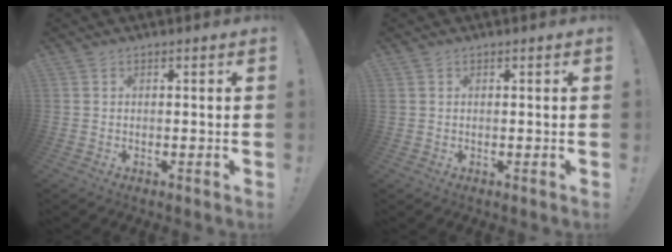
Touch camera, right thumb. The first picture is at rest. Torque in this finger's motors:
{"motor_torque": [-0.35, 0.04, -0.38, 0.30, 0.05]}